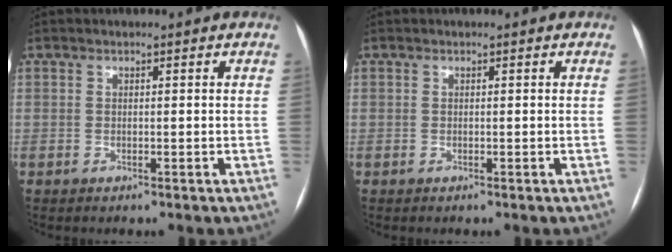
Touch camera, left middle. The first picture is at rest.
{"total": 0.0}